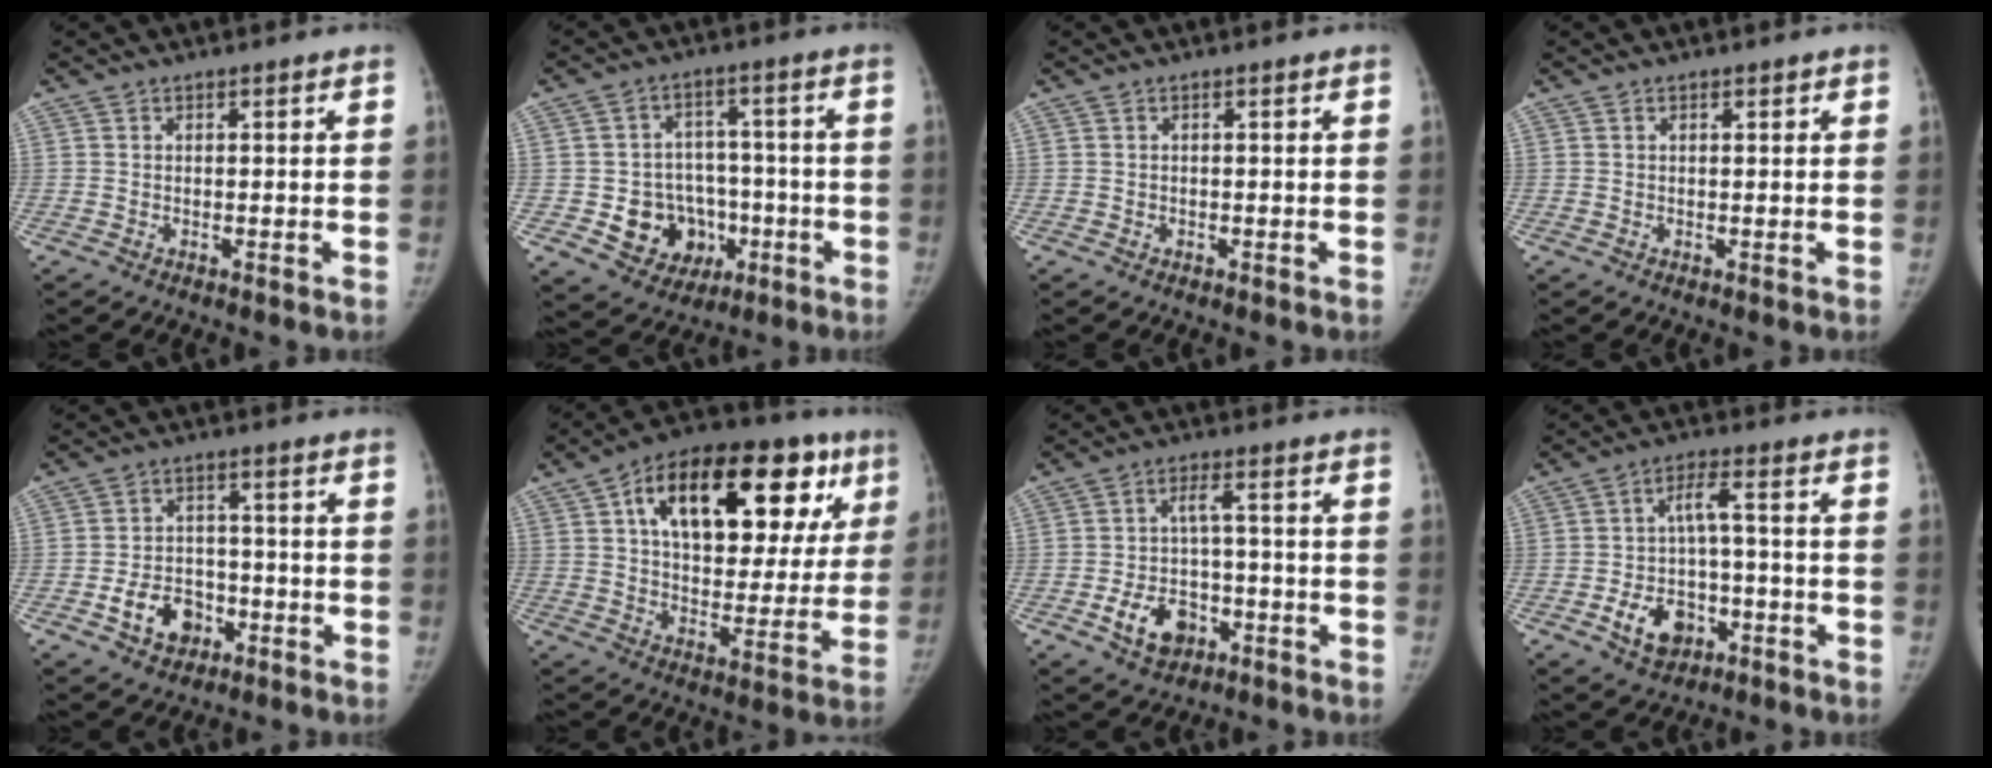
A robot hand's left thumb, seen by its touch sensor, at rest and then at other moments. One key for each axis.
{"total": 11.9, "fx": -3.5, "fy": 9.9, "fz": 5.6, "tx": -0.042, "ty": 0.027, "tz": -0.039}
{"total": 0.0}
{"total": 0.9, "fx": 0.5, "fy": 0.4, "fz": 0.6, "tx": -0.007, "ty": 0.000, "tz": 0.005}
{"total": 8.4, "fx": -3.4, "fy": 6.3, "fz": 4.3, "tx": -0.047, "ty": 0.025, "tz": -0.053}
{"total": 28.1, "fx": 11.3, "fy": 14.5, "fz": 21.3, "tx": -0.272, "ty": 0.023, "tz": 0.171}
{"total": 8.9, "fx": -3.6, "fy": 5.8, "fz": 5.7, "tx": -0.086, "ty": 0.024, "tz": -0.055}
{"total": 9.7, "fx": -3.6, "fy": 6.0, "fz": 6.8, "tx": -0.105, "ty": 0.028, "tz": -0.055}